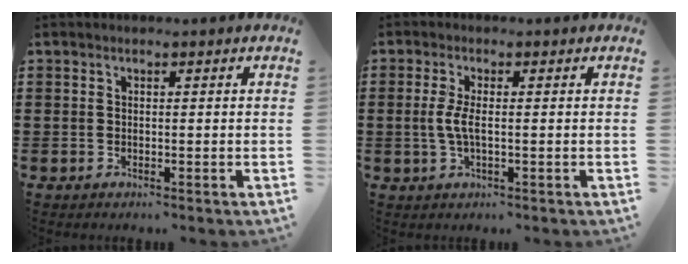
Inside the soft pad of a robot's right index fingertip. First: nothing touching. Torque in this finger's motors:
{"motor_torque": [0.88, -0.08, 0.56, 0.10]}